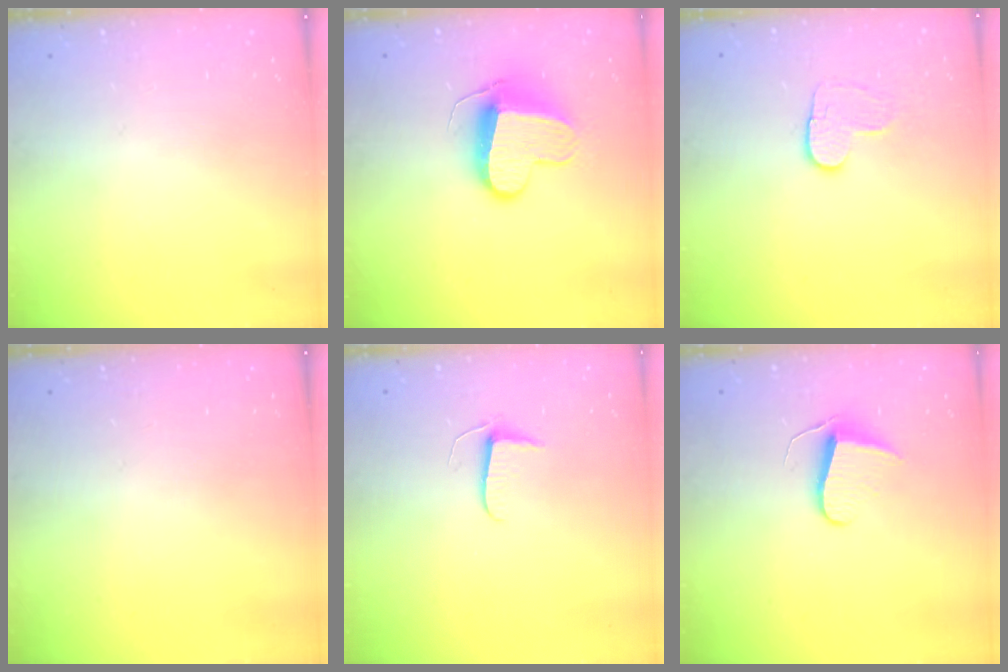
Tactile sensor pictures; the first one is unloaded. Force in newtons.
{"total": 10.6, "press": 10.6, "slide": 0.4}
{"total": 4.9, "press": 4.8, "slide": 0.5}
{"total": 0.0}
{"total": 5.5, "press": 5.5, "slide": 0.5}
{"total": 7.0, "press": 7.0, "slide": 0.6}